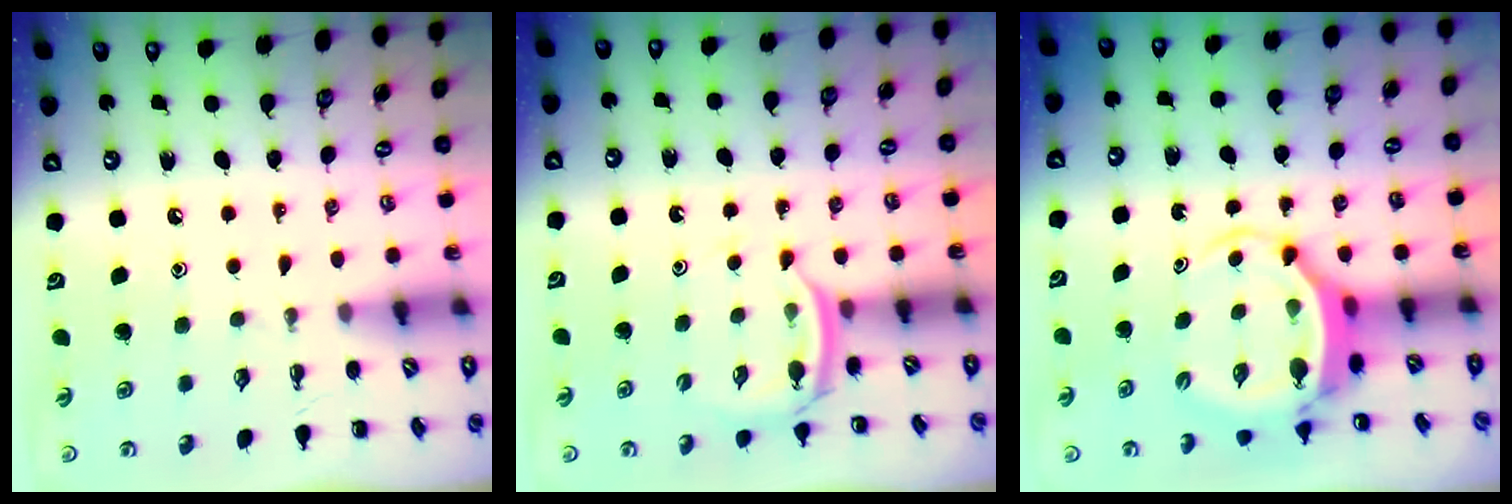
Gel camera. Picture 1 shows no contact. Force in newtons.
{"total": 3.6, "press": 3.4, "slide": 1.1}
{"total": 5.1, "press": 5.0, "slide": 1.0}